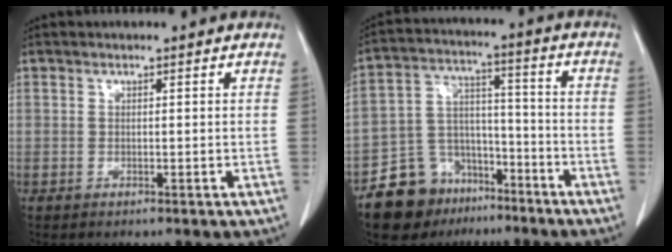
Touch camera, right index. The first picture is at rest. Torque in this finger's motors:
{"motor_torque": [-0.21, -0.13, -0.33, -0.11]}